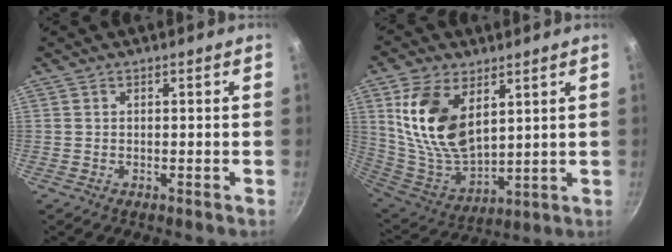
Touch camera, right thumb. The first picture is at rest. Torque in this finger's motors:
{"motor_torque": [1.20, 1.46, 1.69, 0.47, 0.44]}